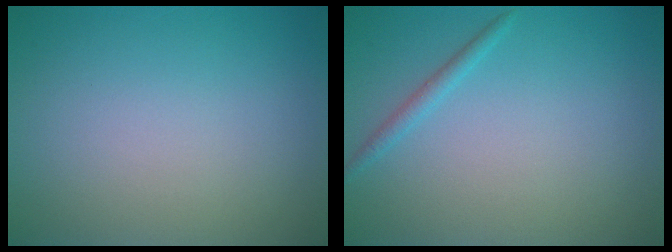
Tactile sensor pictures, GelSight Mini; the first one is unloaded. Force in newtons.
{"total": 1.1, "press": 1.1, "slide": 0.0}